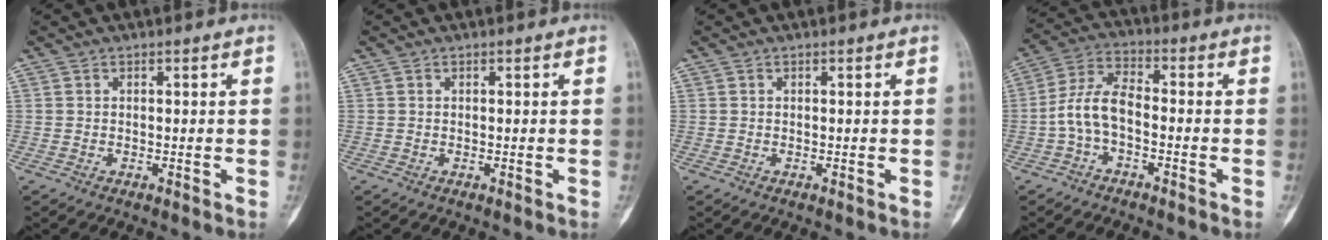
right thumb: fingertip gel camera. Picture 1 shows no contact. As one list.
[{"total": 0.0}, {"total": 0.0}, {"total": 7.7, "force": [-2.0, 3.8, 6.3], "torque": [-0.131, 0.034, -0.048]}]